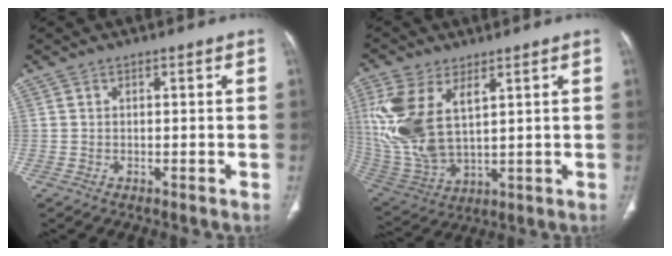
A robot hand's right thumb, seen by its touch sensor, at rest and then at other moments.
{"total": 16.0, "force": [5.2, 8.4, 12.5], "torque": [-0.279, -0.014, 0.122]}